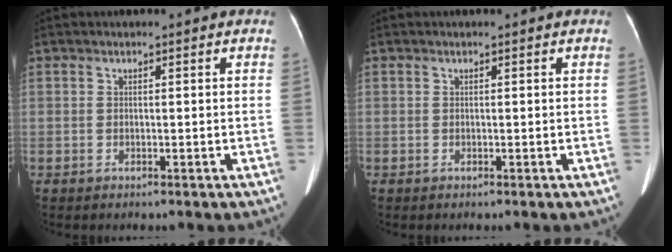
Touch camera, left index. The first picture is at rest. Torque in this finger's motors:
{"motor_torque": [0.00, 0.00, 0.00, 0.00]}